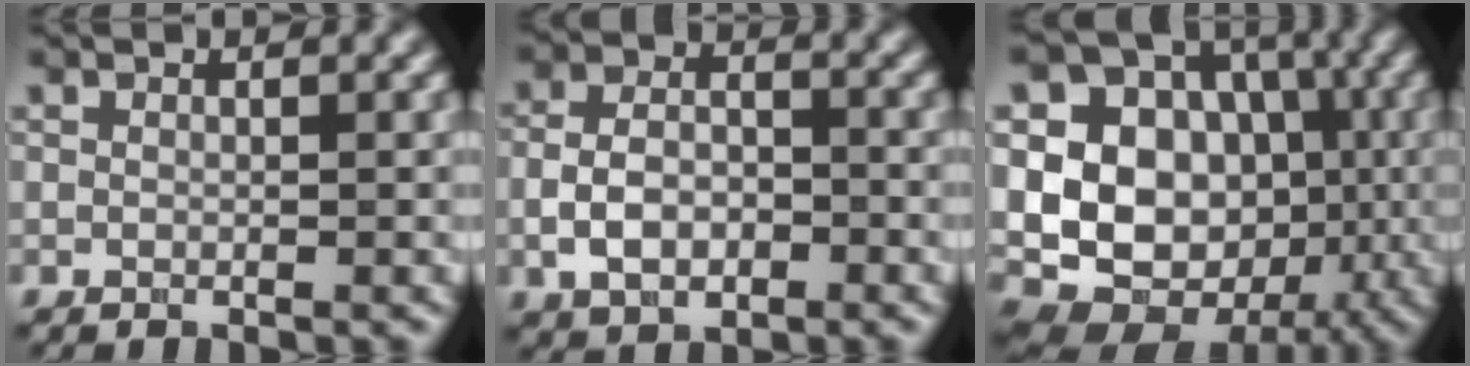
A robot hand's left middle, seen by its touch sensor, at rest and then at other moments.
{"total": 4.4, "force": [-1.3, 2.8, 3.1], "torque": [-0.061, 0.001, -0.029]}
{"total": 15.2, "force": [-1.2, 12.8, 8.1], "torque": [-0.146, 0.002, -0.029]}